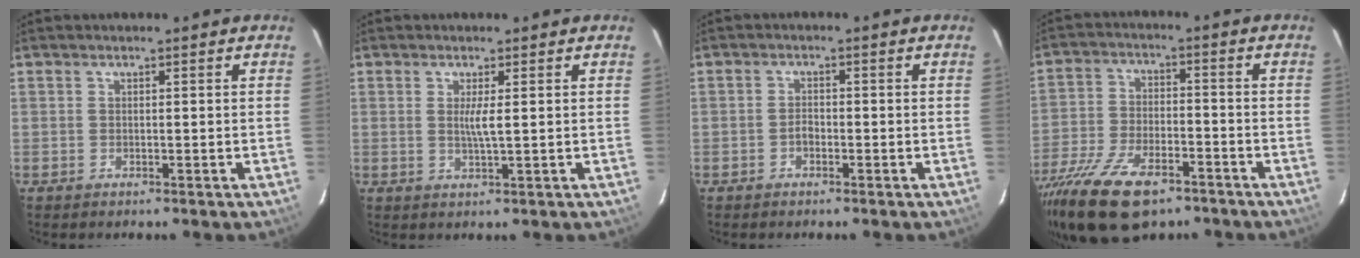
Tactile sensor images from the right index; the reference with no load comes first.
{"total": 2.5, "force": [0.5, -0.2, 2.5], "torque": [-0.046, -0.006, 0.007]}
{"total": 1.5, "force": [-0.9, 1.0, 0.8], "torque": [-0.014, 0.006, -0.016]}
{"total": 17.6, "force": [-11.9, 7.6, 10.5], "torque": [-0.234, -0.041, -0.211]}